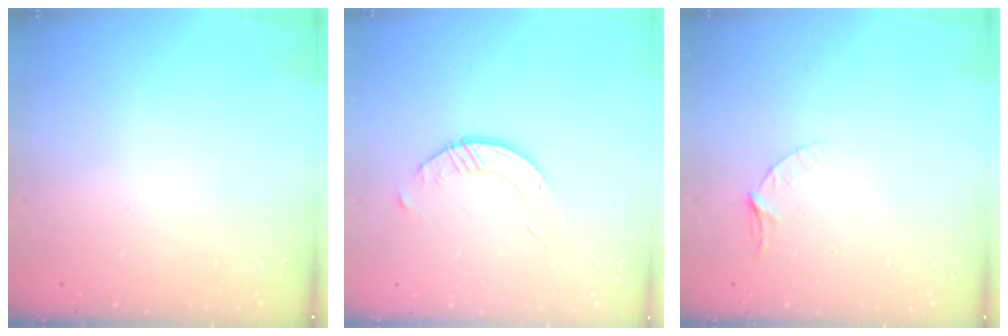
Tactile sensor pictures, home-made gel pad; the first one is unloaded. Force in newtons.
{"total": 2.5, "press": 2.5, "slide": 0.3}
{"total": 3.5, "press": 3.4, "slide": 0.4}